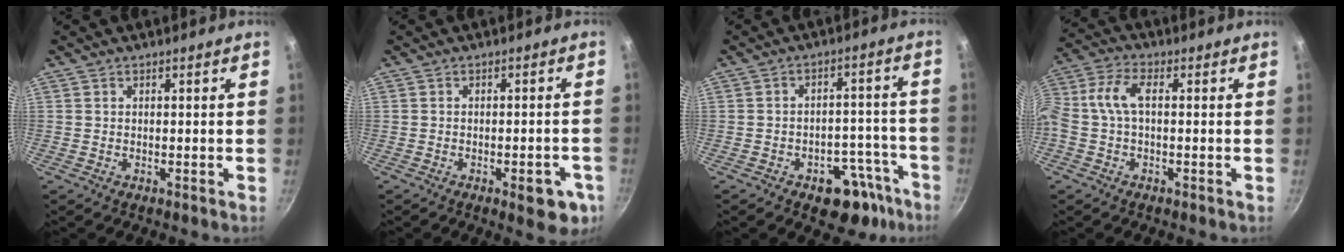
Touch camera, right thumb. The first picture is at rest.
{"total": 6.2, "force": [-3.0, 2.4, 4.9], "torque": [-0.043, 0.013, -0.033]}
{"total": 10.9, "force": [-6.7, 6.0, 6.1], "torque": [-0.047, 0.061, -0.087]}
{"total": 10.1, "force": [0.5, 5.4, 8.5], "torque": [-0.199, 0.029, 0.006]}